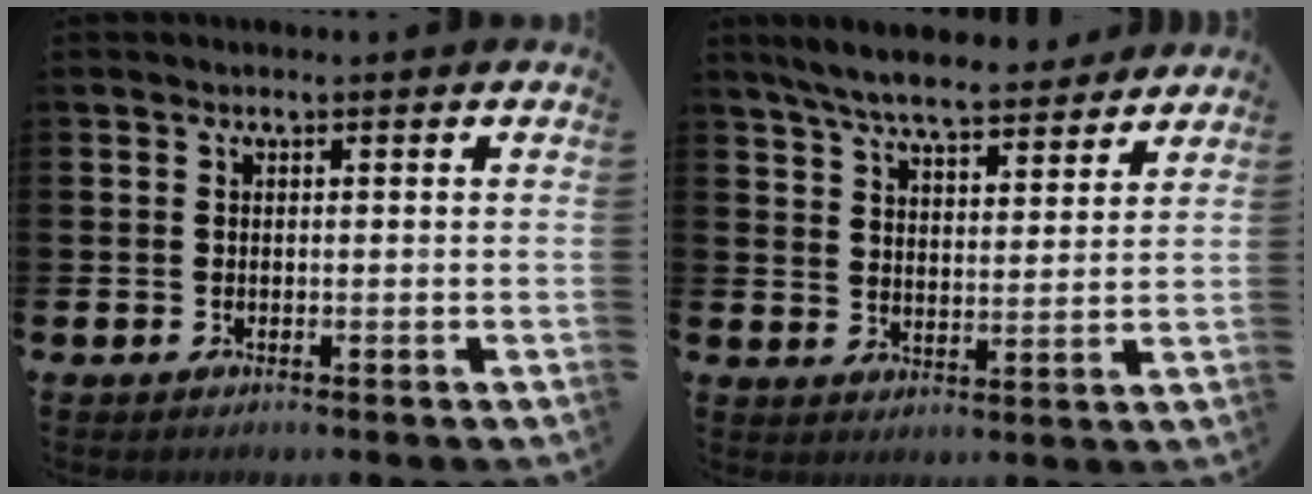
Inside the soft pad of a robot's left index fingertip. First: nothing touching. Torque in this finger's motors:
{"motor_torque": [1.08, -1.06, 0.37, 0.16]}